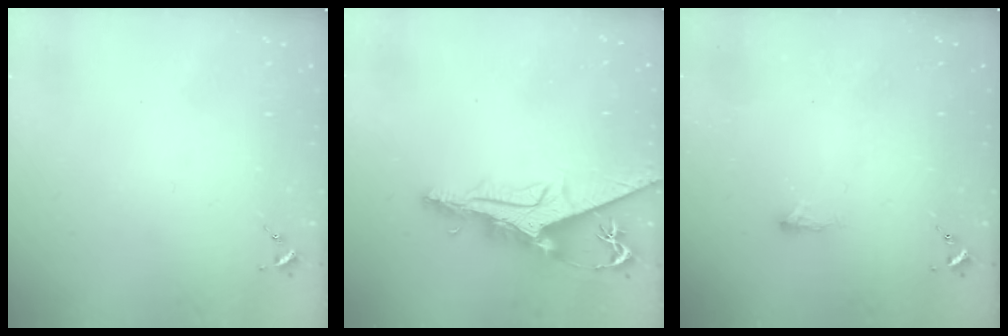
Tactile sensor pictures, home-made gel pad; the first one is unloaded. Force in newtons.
{"total": 10.7, "press": 10.7, "slide": 1.0}
{"total": 4.1, "press": 4.0, "slide": 0.9}